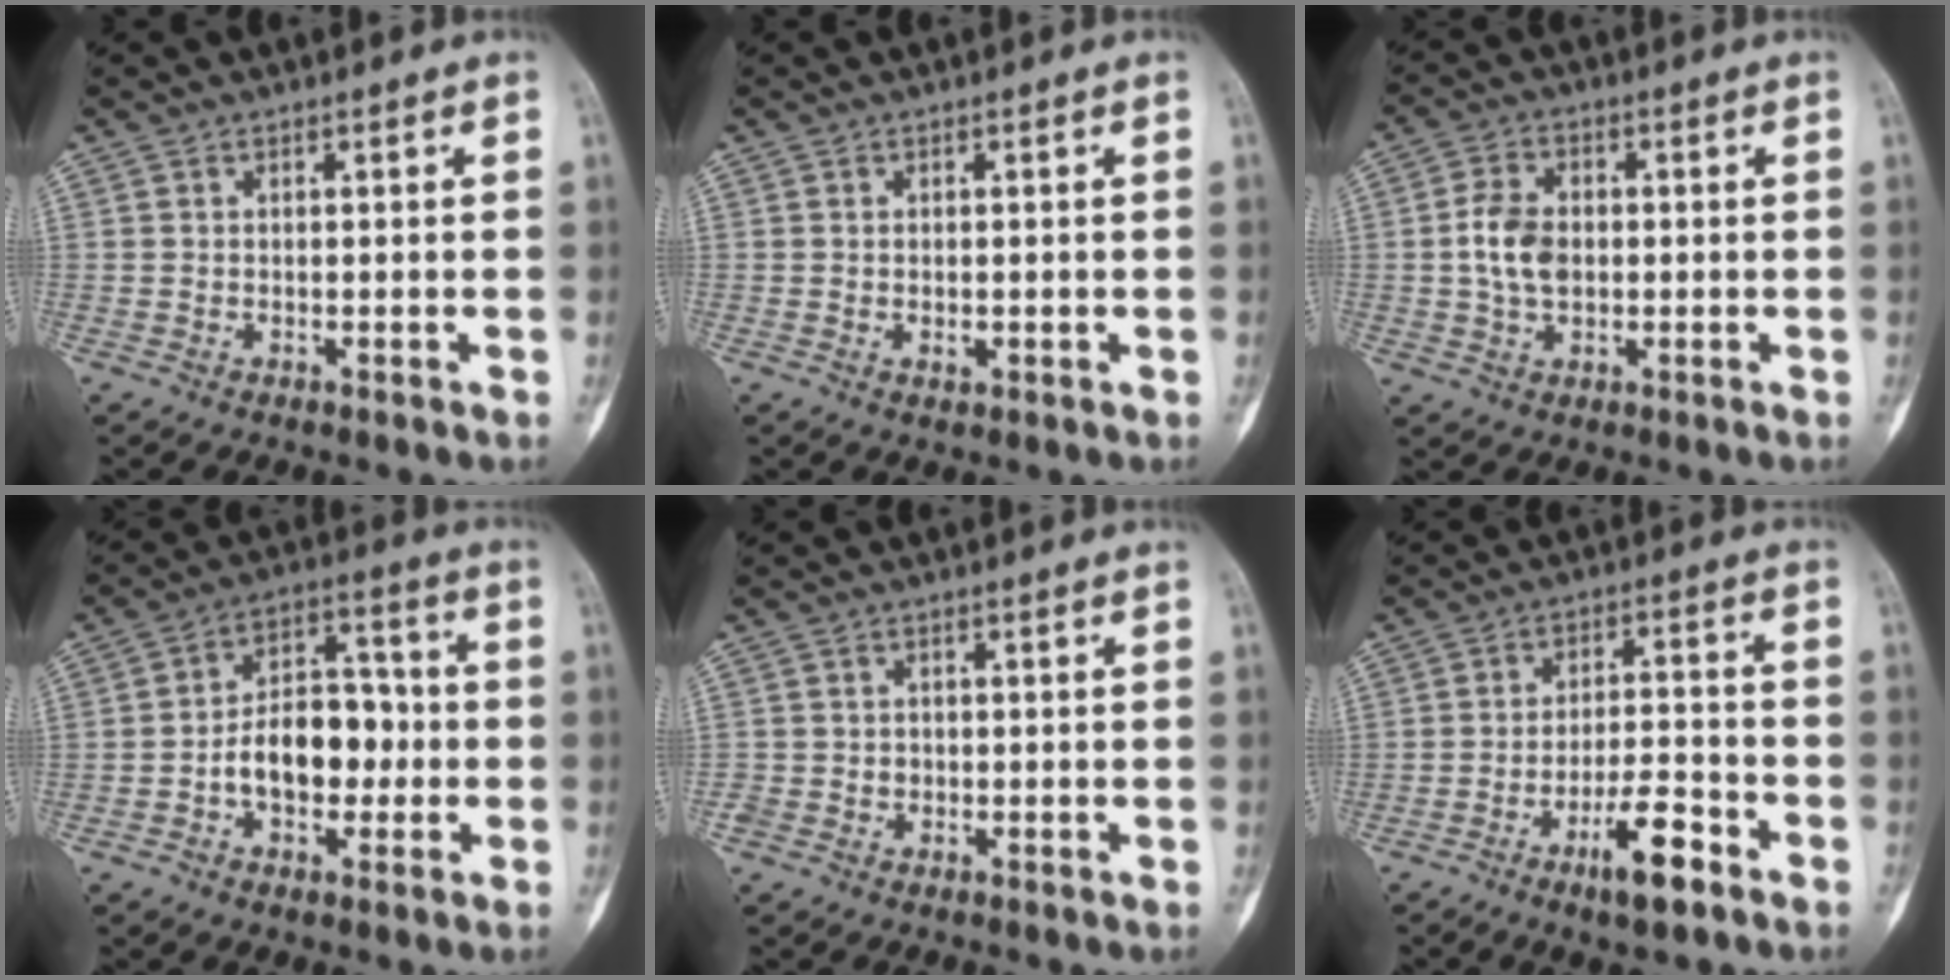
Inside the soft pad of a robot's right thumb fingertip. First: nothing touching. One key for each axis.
{"total": 1.5, "fx": -0.2, "fy": 1.0, "fz": 1.2, "tx": -0.019, "ty": -0.002, "tz": -0.002}
{"total": 7.1, "fx": -0.1, "fy": 4.8, "fz": 5.2, "tx": -0.091, "ty": 0.008, "tz": -0.004}
{"total": 11.8, "fx": -2.2, "fy": 7.5, "fz": 8.8, "tx": -0.110, "ty": 0.042, "tz": -0.042}
{"total": 1.7, "fx": -0.4, "fy": 1.6, "fz": 0.4, "tx": 0.006, "ty": 0.008, "tz": -0.007}
{"total": 9.1, "fx": -5.2, "fy": 2.8, "fz": 7.0, "tx": -0.116, "ty": 0.032, "tz": -0.085}